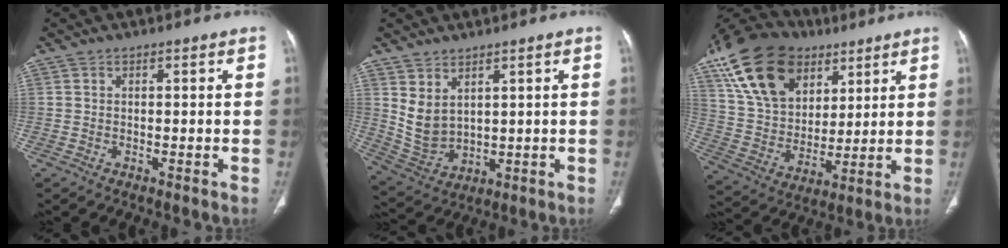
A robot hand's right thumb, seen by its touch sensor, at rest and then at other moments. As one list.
[{"total": 7.0, "force": [3.2, 4.3, 4.6], "torque": [-0.072, -0.021, 0.084]}, {"total": 22.5, "force": [11.4, 14.8, 12.5], "torque": [-0.218, -0.013, 0.204]}]